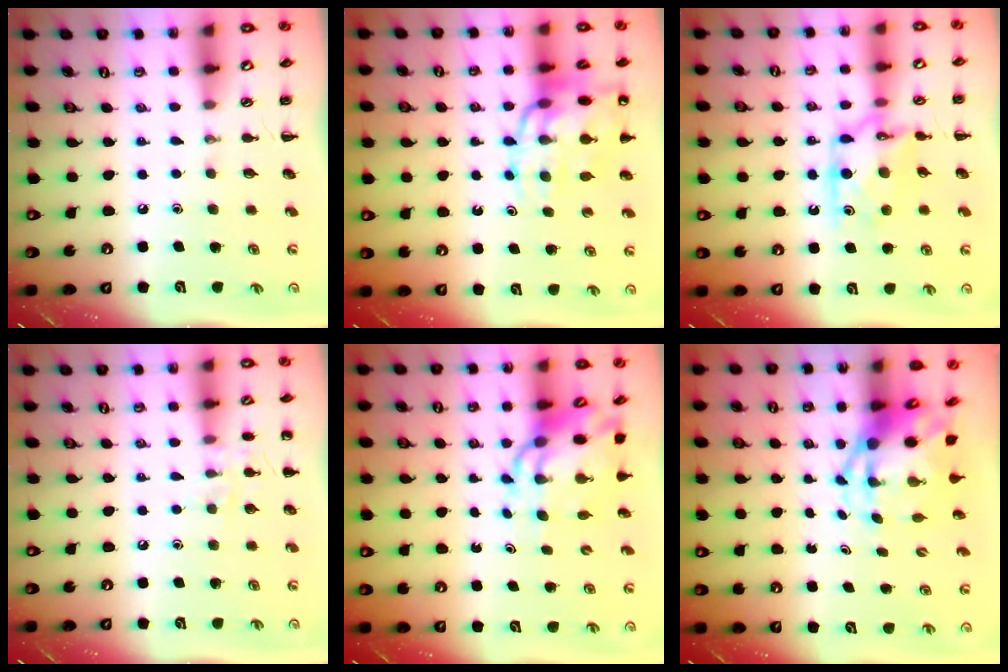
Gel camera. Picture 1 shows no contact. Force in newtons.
{"total": 16.4, "press": 16.0, "slide": 3.3}
{"total": 10.2, "press": 10.1, "slide": 0.5}
{"total": 6.9, "press": 6.7, "slide": 1.8}
{"total": 10.5, "press": 10.1, "slide": 2.8}
{"total": 5.6, "press": 5.3, "slide": 1.7}